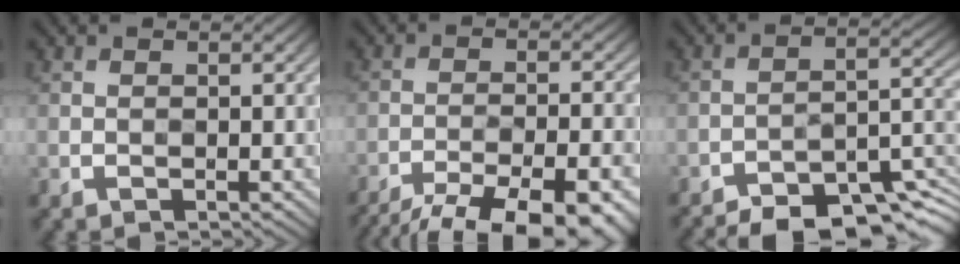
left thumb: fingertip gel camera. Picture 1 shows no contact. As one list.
[{"total": 16.1, "force": [-13.4, 4.5, 7.8], "torque": [-0.106, -0.012, -0.165]}, {"total": 13.3, "force": [-10.8, 4.0, 6.8], "torque": [-0.101, 0.003, -0.152]}]